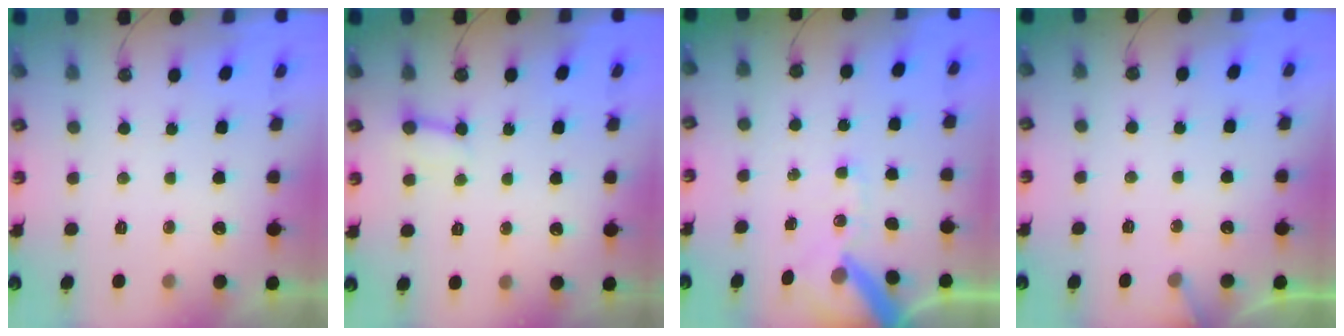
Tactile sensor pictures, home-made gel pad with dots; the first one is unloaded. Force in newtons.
{"total": 2.9, "press": 2.9, "slide": 0.4}
{"total": 11.3, "press": 11.2, "slide": 1.7}
{"total": 3.3, "press": 3.3, "slide": 0.3}